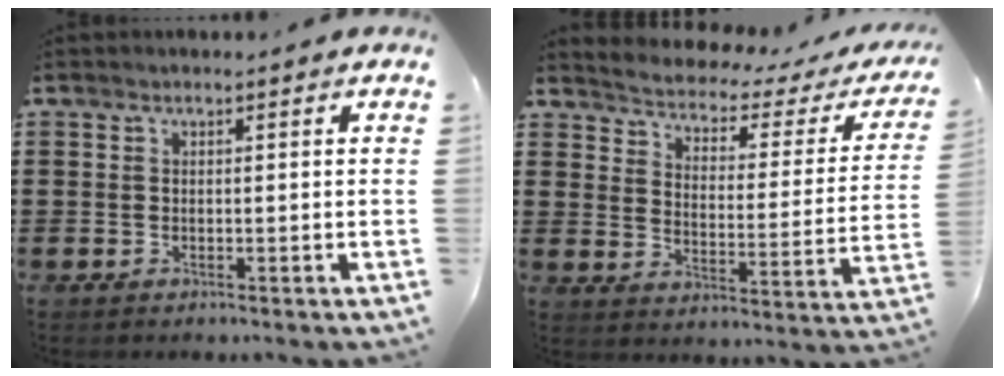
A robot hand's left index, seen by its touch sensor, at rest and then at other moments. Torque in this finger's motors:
{"motor_torque": [1.07, -1.07, -0.14, -0.16]}